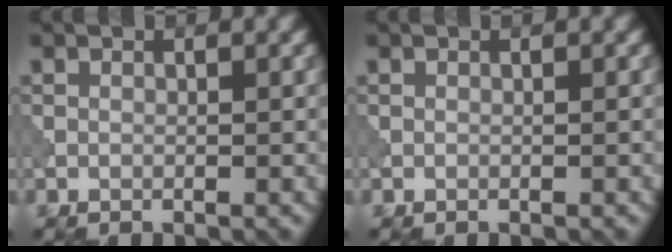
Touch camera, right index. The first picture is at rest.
{"total": 0.0}